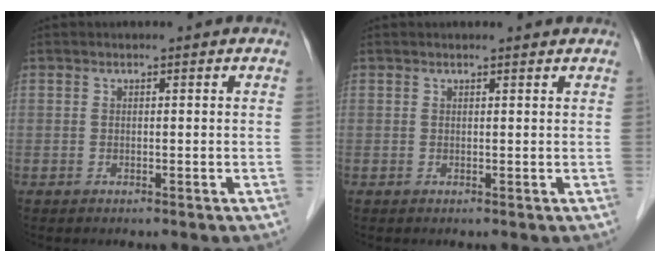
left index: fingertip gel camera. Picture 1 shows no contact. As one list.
[{"total": 1.1, "force": [1.1, 0.0, 0.1], "torque": [-0.009, 0.001, 0.014]}]